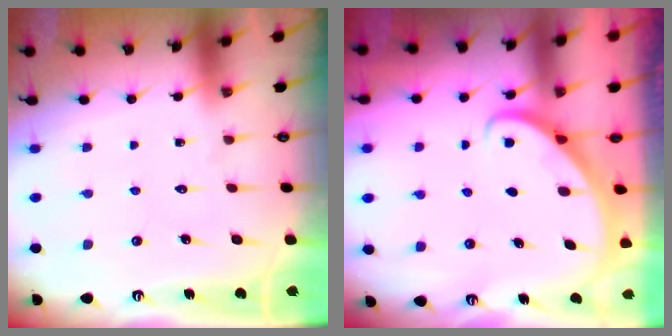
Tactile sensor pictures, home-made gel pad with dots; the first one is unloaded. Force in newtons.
{"total": 2.9, "press": 2.9, "slide": 0.2}